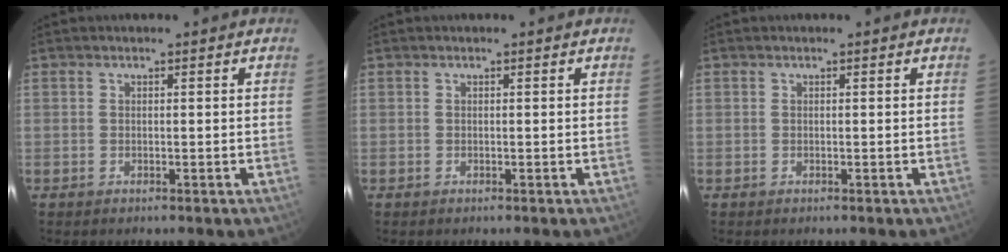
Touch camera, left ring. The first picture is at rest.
{"total": 0.0}
{"total": 0.0}